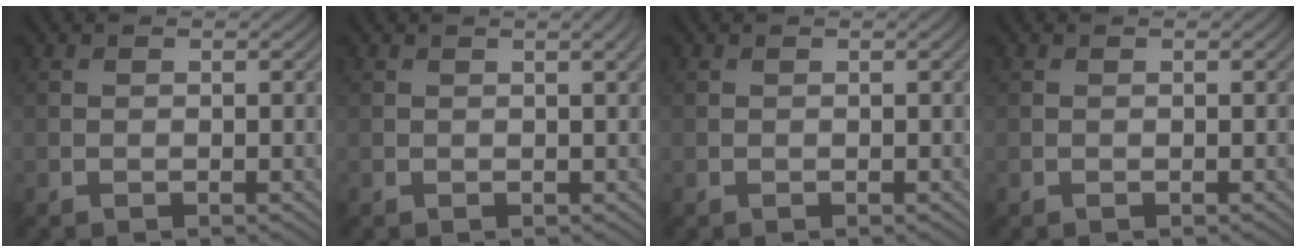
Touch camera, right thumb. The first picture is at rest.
{"total": 1.9, "force": [0.8, 0.4, 1.7], "torque": [-0.022, 0.004, 0.007]}
{"total": 0.0}
{"total": 0.0}